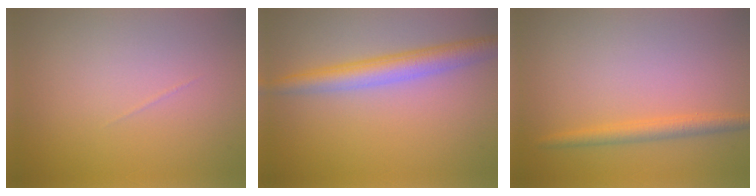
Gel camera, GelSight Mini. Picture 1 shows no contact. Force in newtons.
{"total": 4.1, "press": 4.1, "slide": 0.0}
{"total": 2.0, "press": 2.0, "slide": 0.2}